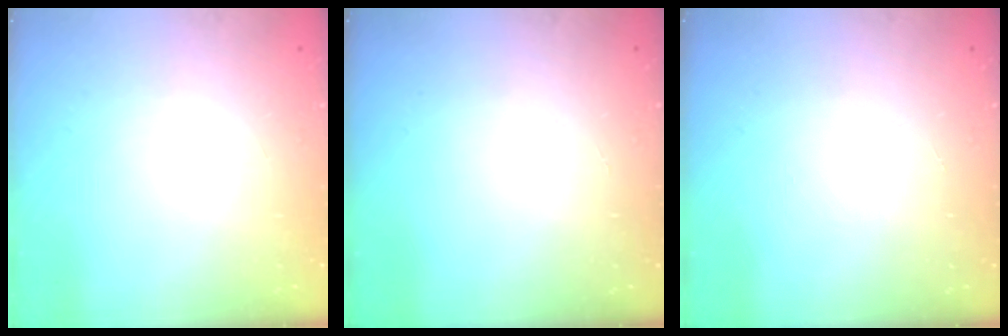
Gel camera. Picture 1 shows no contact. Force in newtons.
{"total": 0.0}
{"total": 0.0}